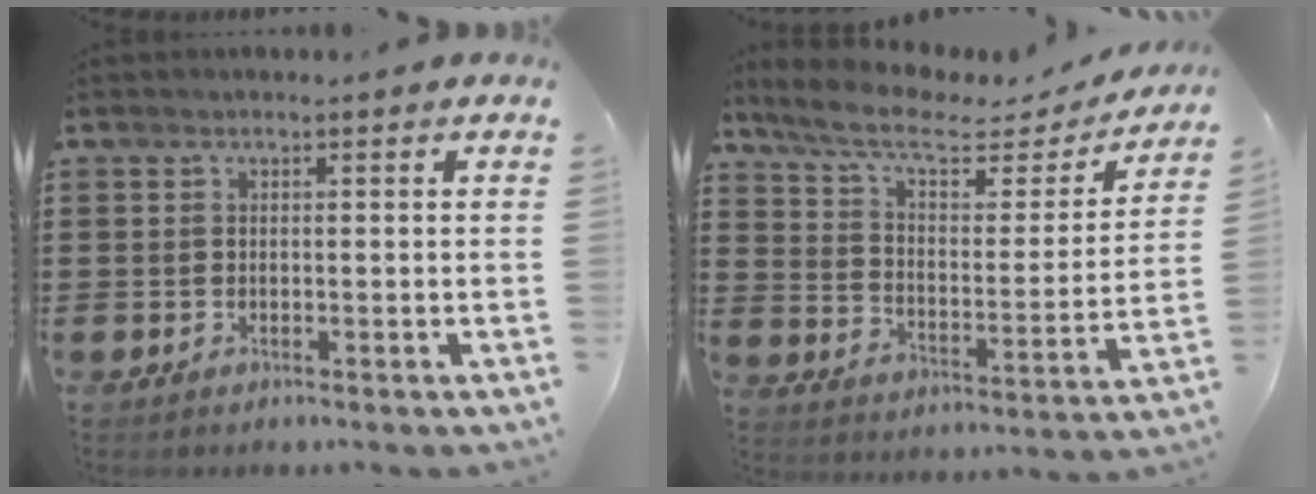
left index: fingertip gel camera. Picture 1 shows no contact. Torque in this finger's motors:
{"motor_torque": [0.98, -1.16, 0.08, 0.01]}